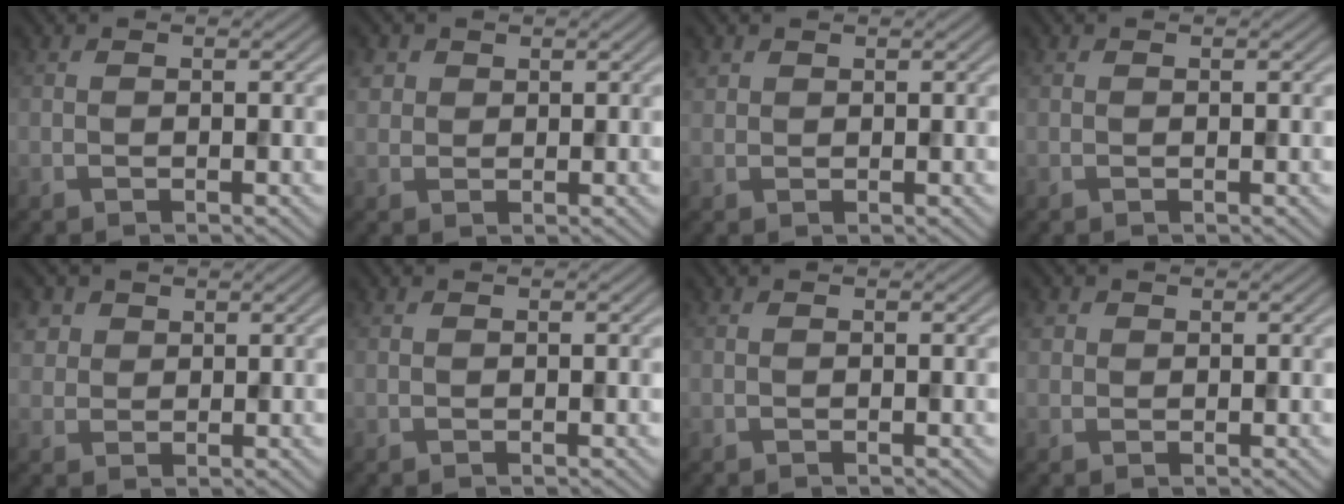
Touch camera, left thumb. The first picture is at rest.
{"total": 2.2, "force": [1.0, 1.9, 0.6], "torque": [-0.019, 0.000, 0.020]}
{"total": 1.1, "force": [0.8, 0.8, 0.2], "torque": [-0.006, 0.001, 0.019]}
{"total": 0.0}
{"total": 2.7, "force": [1.3, 2.3, 0.7], "torque": [-0.027, -0.003, 0.030]}
{"total": 0.0}
{"total": 0.0}
{"total": 1.4, "force": [0.6, 1.2, 0.3], "torque": [-0.008, 0.000, 0.011]}